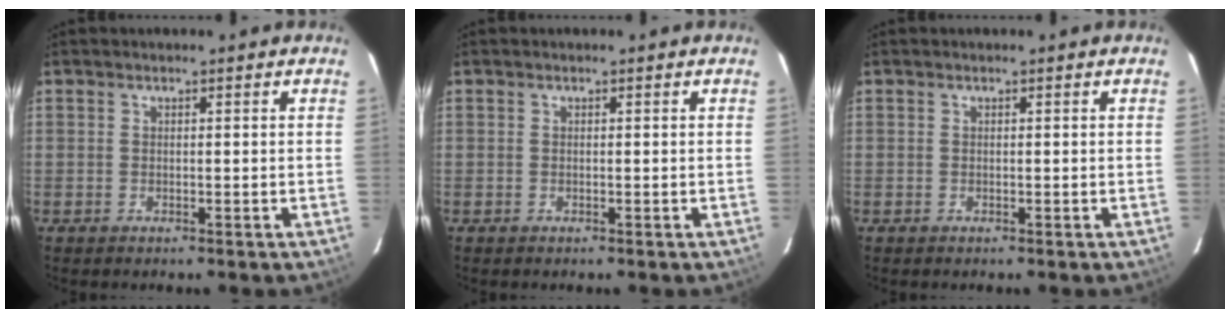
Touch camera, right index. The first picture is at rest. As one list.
[{"total": 0.0}, {"total": 0.0}]